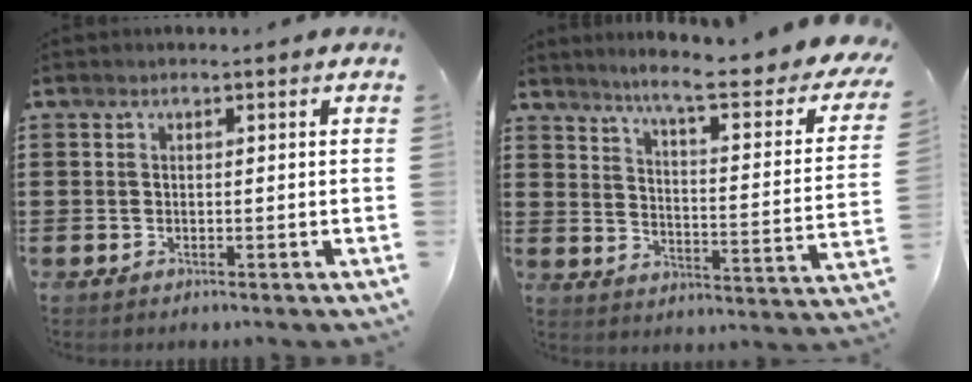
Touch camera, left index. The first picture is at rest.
{"total": 7.5, "force": [5.9, -0.3, 4.6], "torque": [-0.097, -0.045, 0.087]}